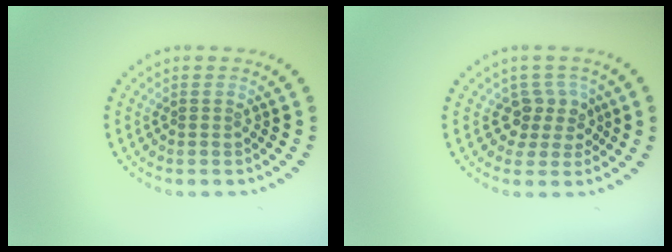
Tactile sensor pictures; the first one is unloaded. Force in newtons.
{"total": 2.7, "press": 2.1, "slide": 1.6}